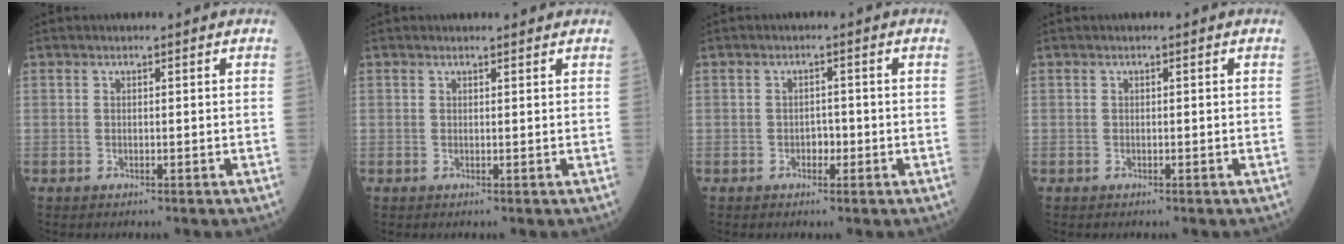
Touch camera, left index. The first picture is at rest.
{"total": 1.3, "force": [1.3, 0.2, 0.0], "torque": [-0.011, 0.001, 0.017]}
{"total": 1.6, "force": [-0.6, 1.1, 1.0], "torque": [-0.012, 0.005, -0.010]}
{"total": 0.0}